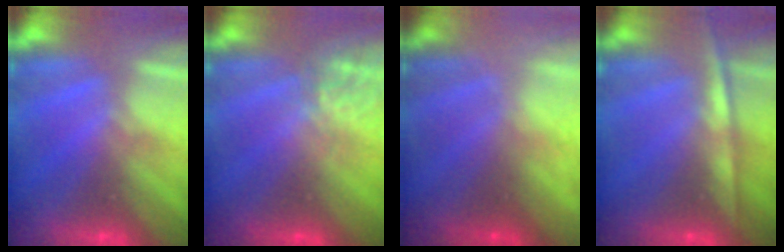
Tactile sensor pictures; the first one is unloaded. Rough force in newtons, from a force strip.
{"total": 3.9}
{"total": 5.6}
{"total": 6.6}